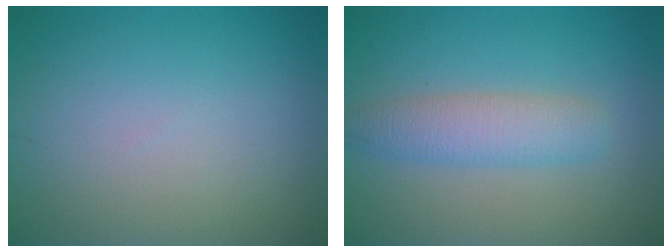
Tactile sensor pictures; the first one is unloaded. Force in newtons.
{"total": 3.5, "press": 3.5, "slide": 0.2}